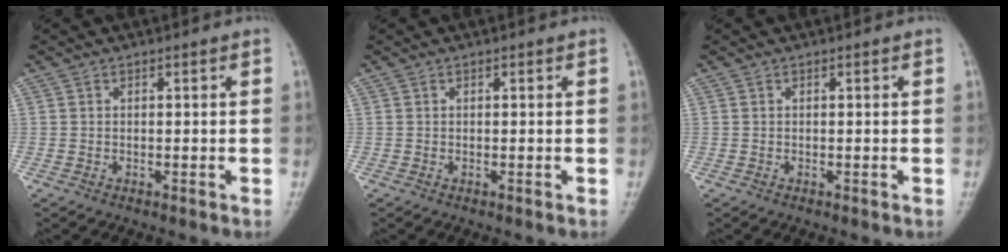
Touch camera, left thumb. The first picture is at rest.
{"total": 0.0}
{"total": 0.0}